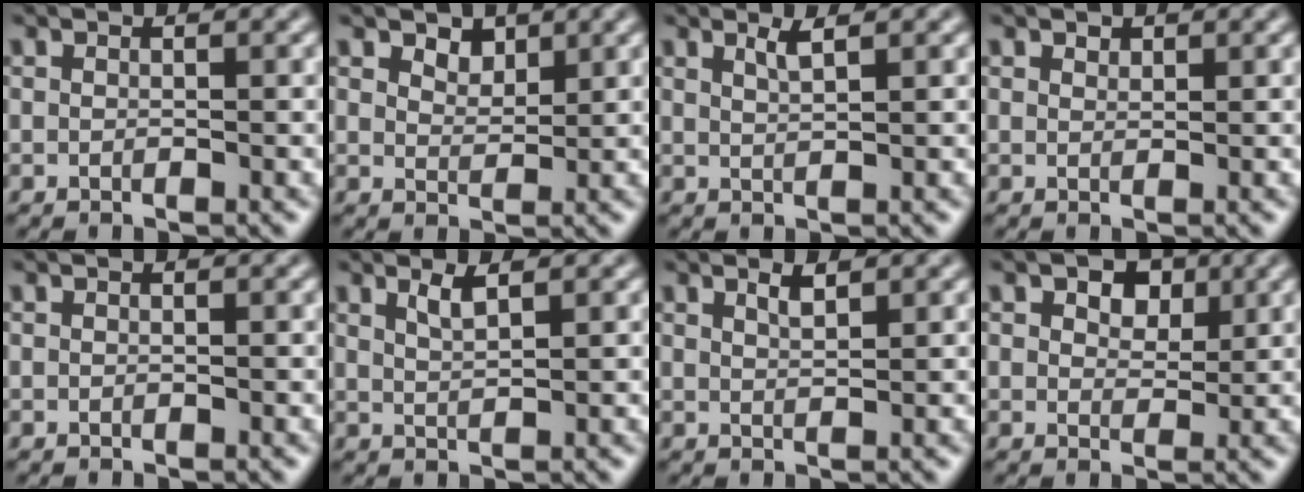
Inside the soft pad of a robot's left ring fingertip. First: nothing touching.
{"total": 1.9, "force": [1.4, 1.0, 0.7], "torque": [-0.013, -0.005, 0.022]}
{"total": 1.5, "force": [1.0, 0.4, 1.1], "torque": [-0.012, 0.001, 0.015]}
{"total": 0.8, "force": [0.7, 0.3, 0.1], "torque": [-0.002, -0.001, 0.014]}
{"total": 0.0}
{"total": 1.8, "force": [1.2, 0.5, 1.3], "torque": [-0.021, 0.000, 0.021]}
{"total": 1.4, "force": [1.1, 0.3, 0.9], "torque": [-0.014, 0.002, 0.018]}
{"total": 3.7, "force": [1.9, 2.4, 2.2], "torque": [-0.029, 0.005, 0.016]}